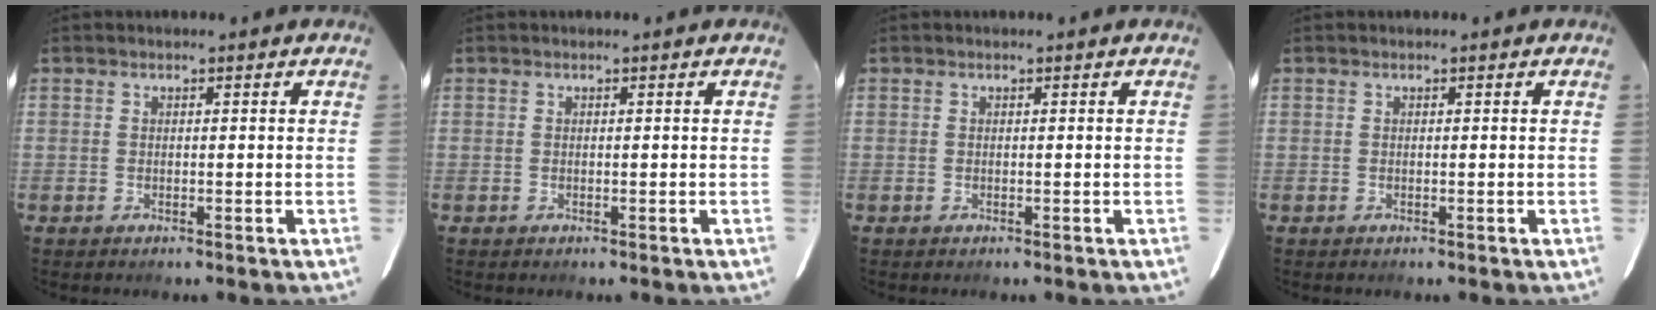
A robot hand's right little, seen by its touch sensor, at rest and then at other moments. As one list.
[{"total": 0.0}, {"total": 0.0}, {"total": 0.0}]